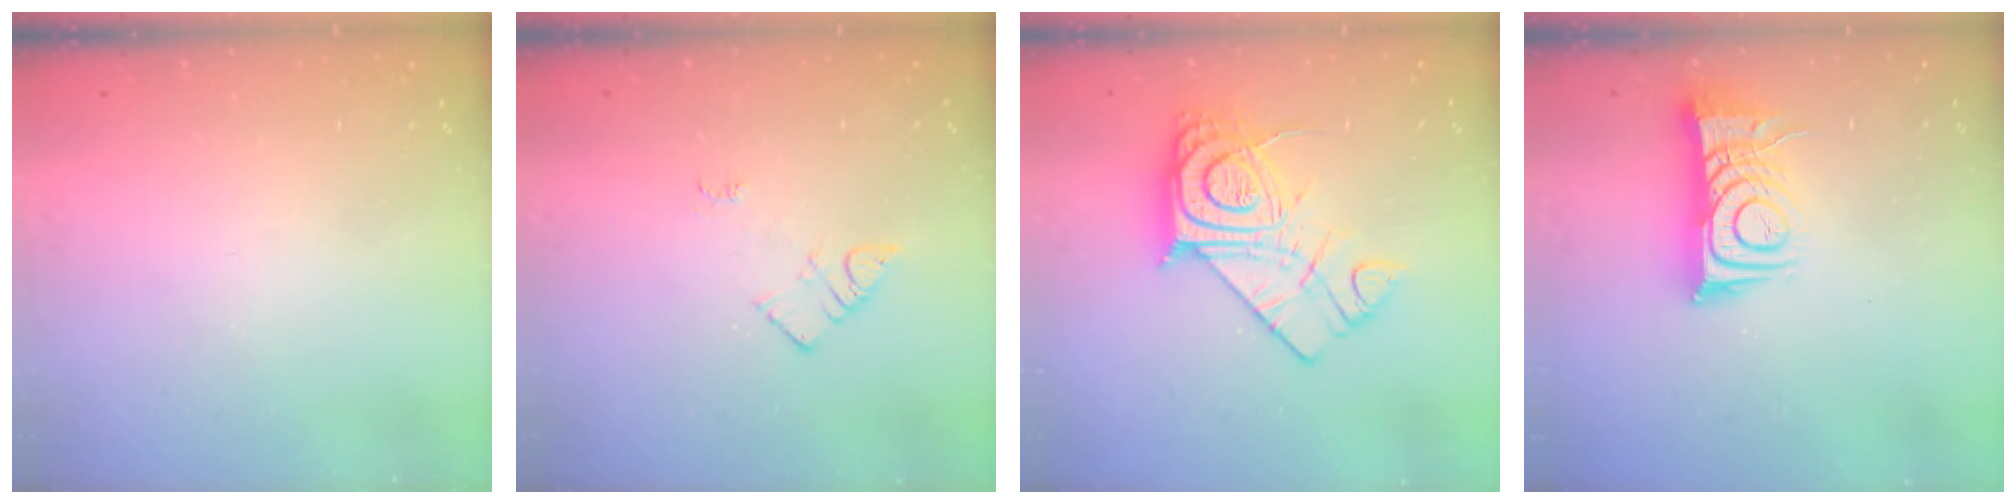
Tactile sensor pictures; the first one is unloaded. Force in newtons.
{"total": 4.5, "press": 4.5, "slide": 0.6}
{"total": 19.5, "press": 19.4, "slide": 1.6}
{"total": 10.6, "press": 10.5, "slide": 1.1}